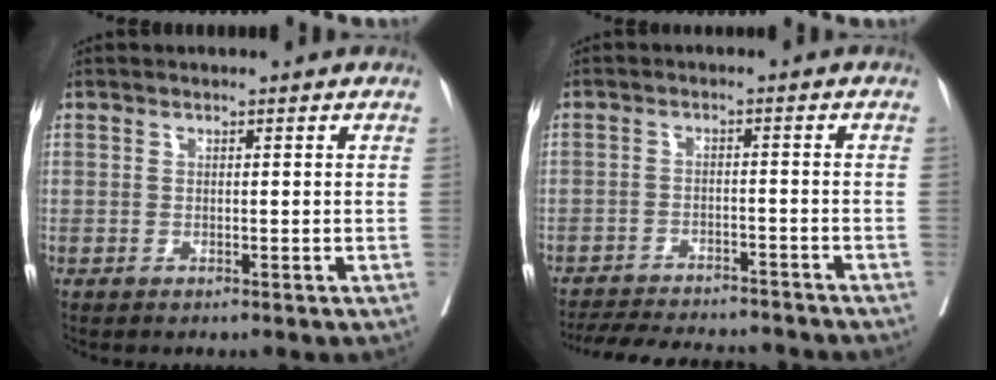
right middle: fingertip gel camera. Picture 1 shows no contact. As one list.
[{"total": 14.9, "force": [-13.7, 2.7, 5.0], "torque": [-0.101, -0.006, -0.189]}]